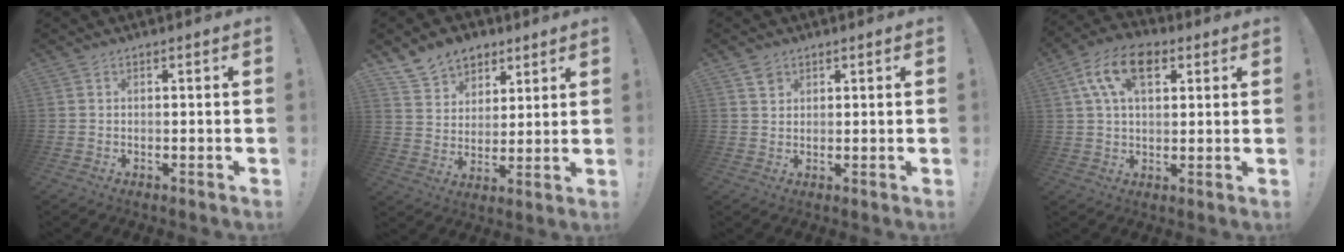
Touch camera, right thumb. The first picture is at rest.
{"total": 11.7, "force": [7.9, 8.2, 2.7], "torque": [-0.051, -0.051, 0.157]}
{"total": 2.6, "force": [1.7, 1.9, 0.5], "torque": [0.003, -0.010, 0.029]}
{"total": 13.4, "force": [5.1, 7.7, 9.6], "torque": [-0.158, 0.003, 0.098]}